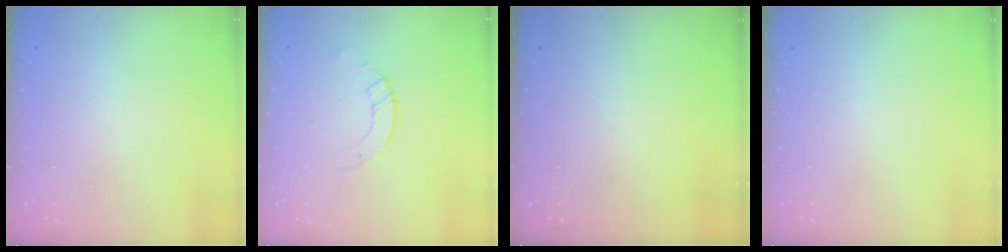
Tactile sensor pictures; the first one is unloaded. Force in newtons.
{"total": 3.3, "press": 3.3, "slide": 0.2}
{"total": 0.0}
{"total": 0.0}